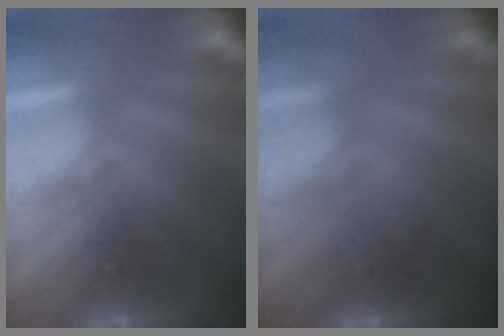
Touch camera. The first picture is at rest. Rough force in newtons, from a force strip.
{"total": 2.2}